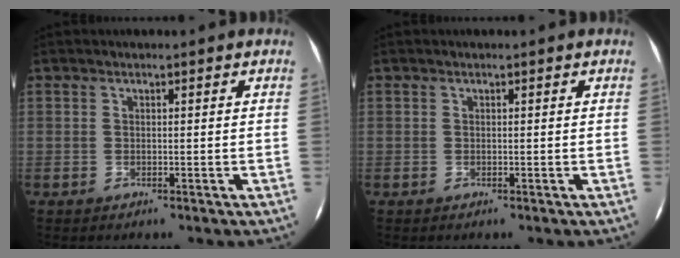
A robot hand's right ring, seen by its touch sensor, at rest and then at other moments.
{"total": 0.0}